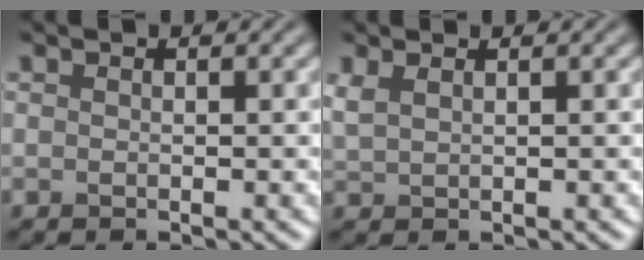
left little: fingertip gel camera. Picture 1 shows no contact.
{"total": 1.5, "force": [0.8, 0.6, 1.1], "torque": [-0.034, 0.002, 0.019]}